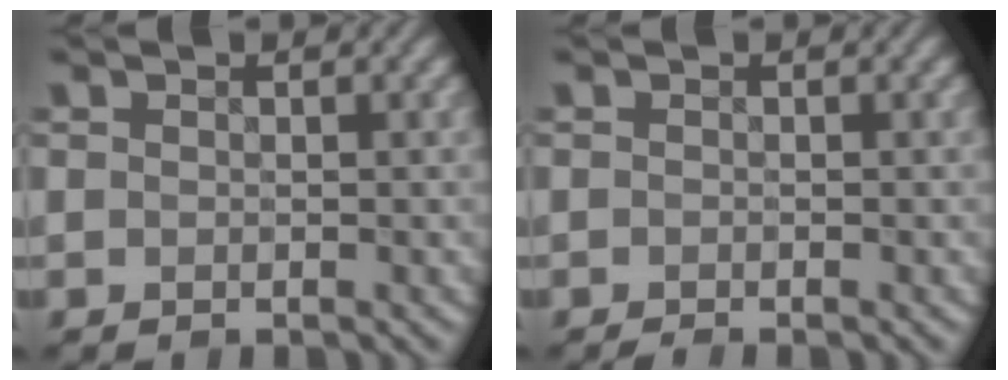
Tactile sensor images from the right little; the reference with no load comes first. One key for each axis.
{"total": 0.6, "fx": -0.6, "fy": -0.1, "fz": 0.3, "tx": -0.007, "ty": -0.003, "tz": -0.014}